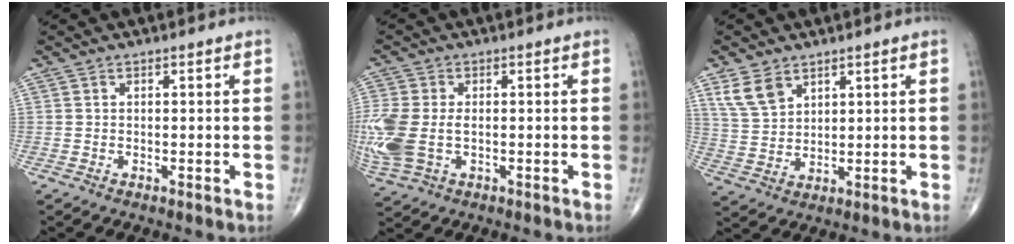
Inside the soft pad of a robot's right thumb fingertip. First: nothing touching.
{"total": 12.4, "force": [-1.3, 8.0, 9.4], "torque": [-0.263, -0.004, -0.016]}
{"total": 6.6, "force": [3.9, 4.1, 3.3], "torque": [-0.054, -0.014, 0.087]}